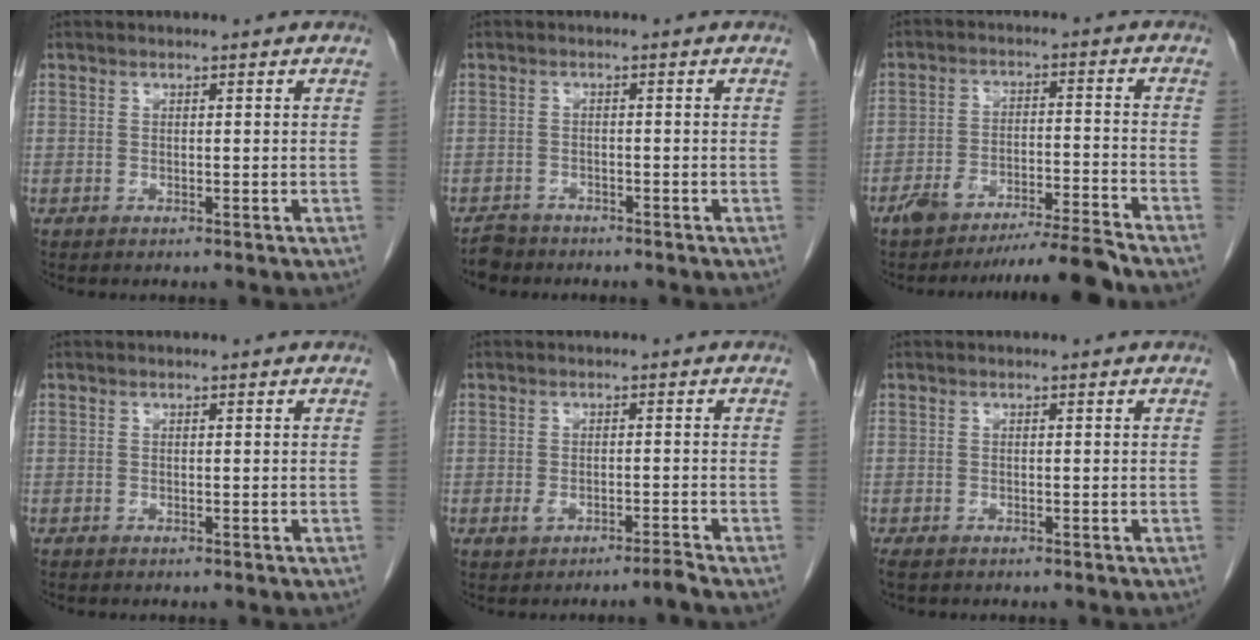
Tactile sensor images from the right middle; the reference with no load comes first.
{"total": 2.6, "force": [-2.3, 1.2, 0.0], "torque": [-0.008, 0.000, -0.040]}
{"total": 8.3, "force": [-7.5, -1.0, 3.3], "torque": [-0.045, 0.004, -0.127]}
{"total": 0.0}
{"total": 2.3, "force": [-1.7, 0.0, 1.5], "torque": [-0.028, 0.004, -0.028]}
{"total": 1.6, "force": [-1.2, 0.8, 0.7], "torque": [-0.019, -0.004, -0.017]}